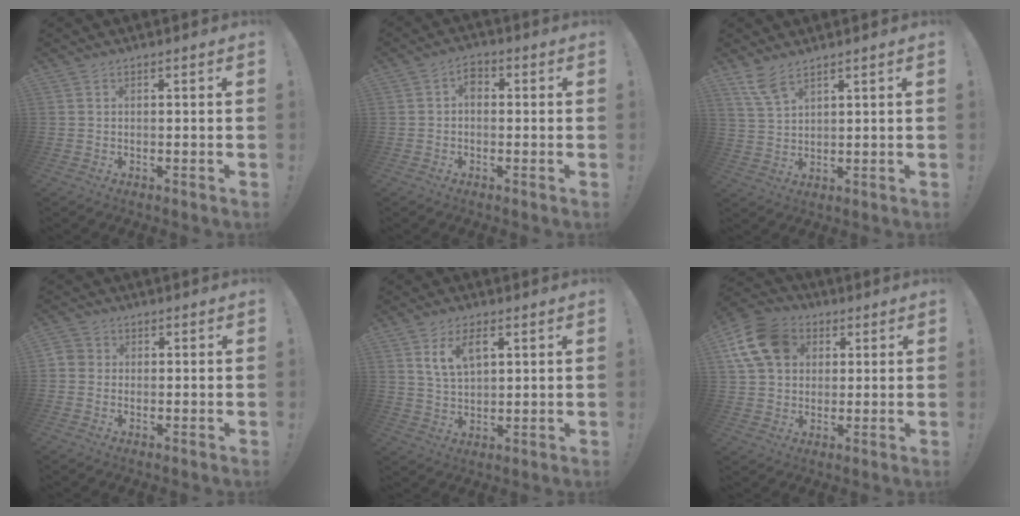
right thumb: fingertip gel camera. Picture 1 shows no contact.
{"total": 3.3, "force": [-0.5, 2.3, 2.3], "torque": [-0.036, 0.008, -0.011]}
{"total": 6.1, "force": [4.6, 1.9, 3.6], "torque": [-0.078, -0.016, 0.087]}
{"total": 2.9, "force": [-0.5, 2.6, 1.1], "torque": [-0.018, 0.009, -0.008]}
{"total": 7.9, "force": [3.7, 4.0, 5.6], "torque": [-0.097, -0.005, 0.066]}
{"total": 14.6, "force": [4.8, 11.6, 7.4], "torque": [-0.127, -0.003, 0.102]}